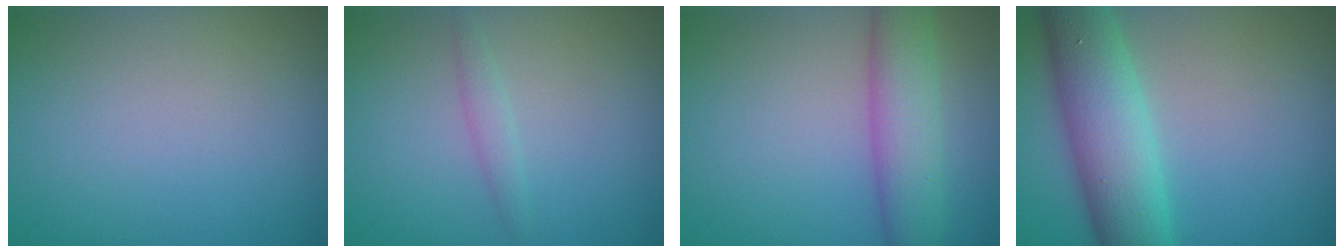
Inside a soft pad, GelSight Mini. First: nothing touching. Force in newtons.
{"total": 1.1, "press": 1.1, "slide": 0.0}
{"total": 5.5, "press": 5.5, "slide": 0.4}
{"total": 8.2, "press": 8.2, "slide": 0.3}